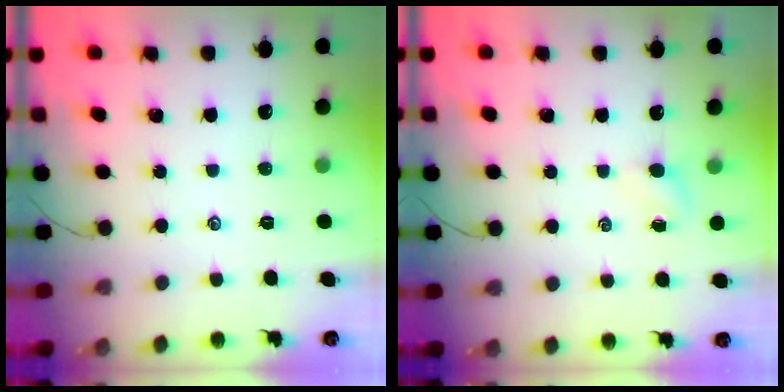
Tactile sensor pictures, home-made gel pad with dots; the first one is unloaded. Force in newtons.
{"total": 2.9, "press": 2.7, "slide": 1.1}